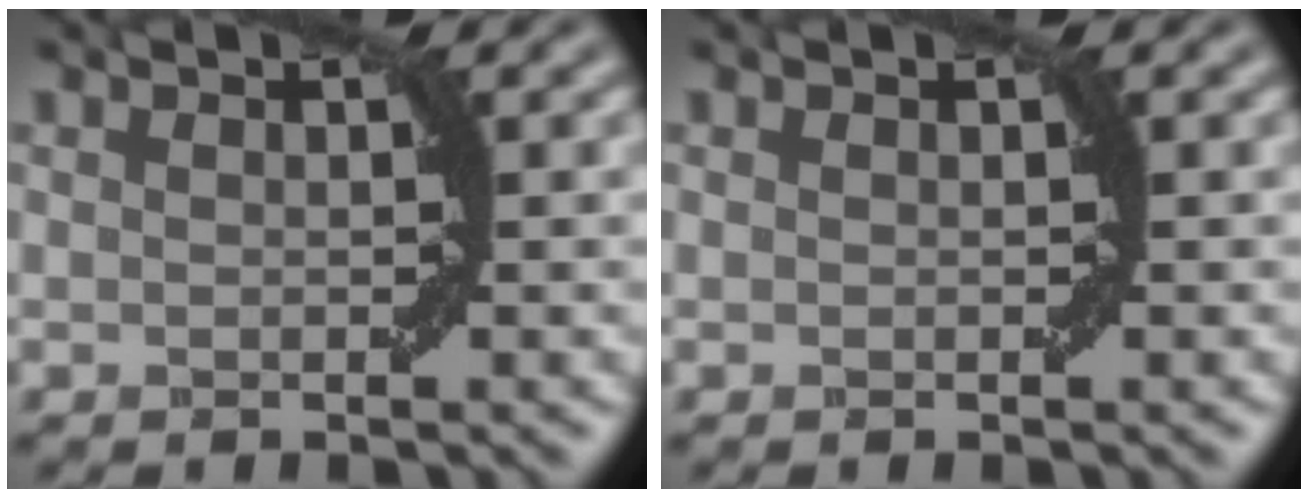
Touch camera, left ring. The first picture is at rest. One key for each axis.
{"total": 0.0}